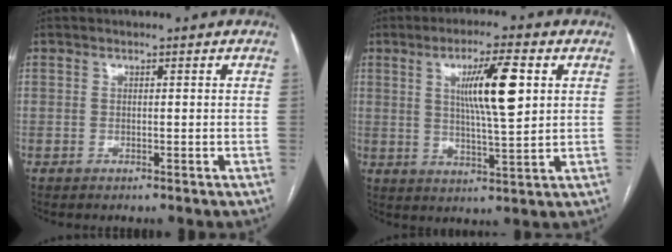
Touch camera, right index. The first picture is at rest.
{"total": 9.9, "force": [2.8, 0.9, 9.5], "torque": [-0.161, 0.001, 0.049]}